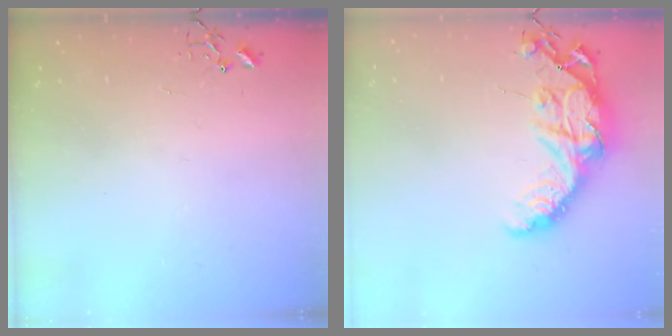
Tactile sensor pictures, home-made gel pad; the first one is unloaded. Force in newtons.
{"total": 17.0, "press": 17.0, "slide": 1.3}